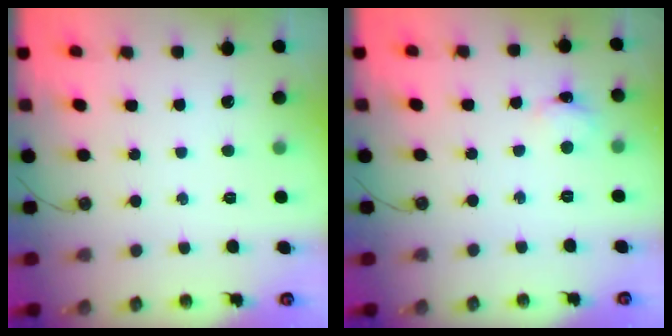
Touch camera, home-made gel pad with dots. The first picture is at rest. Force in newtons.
{"total": 3.0, "press": 3.0, "slide": 0.4}